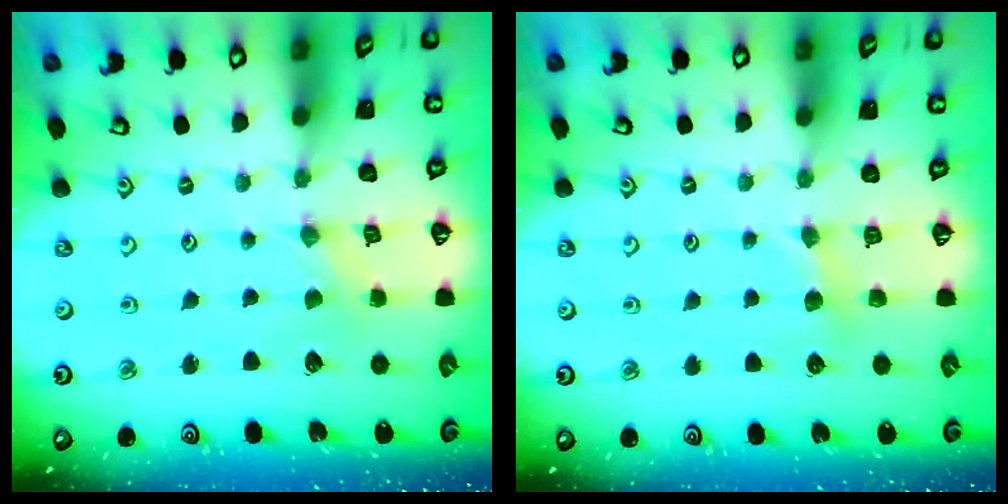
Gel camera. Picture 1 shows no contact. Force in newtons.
{"total": 5.0, "press": 5.0, "slide": 0.7}